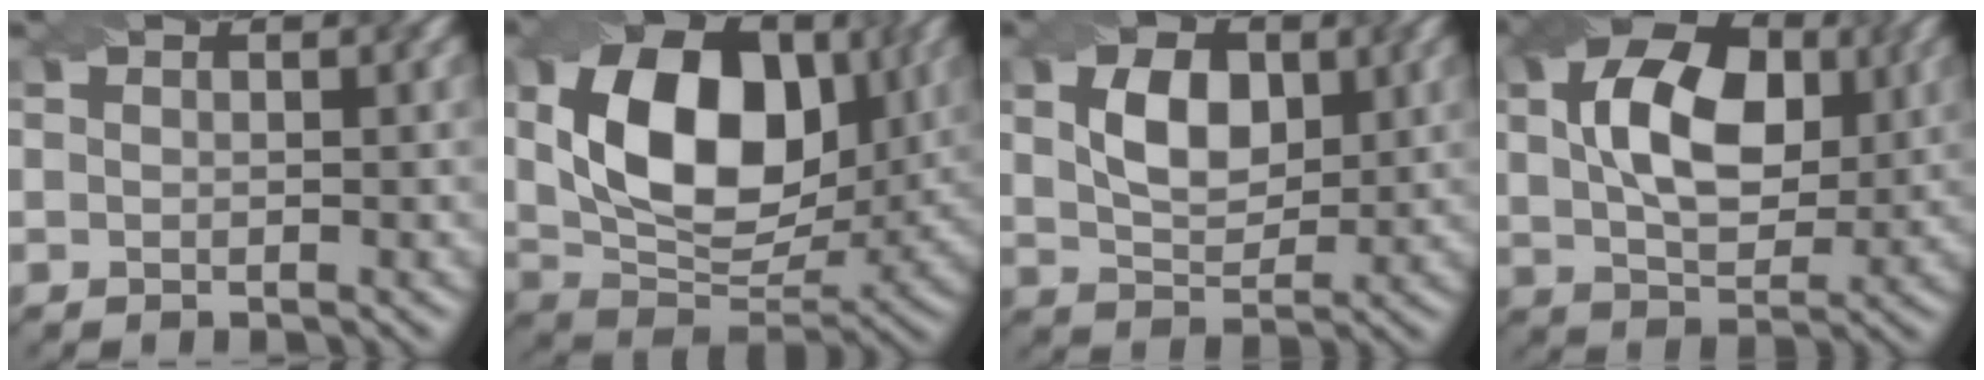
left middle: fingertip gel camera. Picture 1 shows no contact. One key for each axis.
{"total": 12.1, "fx": 2.5, "fy": 7.7, "fz": 9.0, "tx": -0.155, "ty": -0.003, "tz": 0.046}
{"total": 5.0, "fx": 1.5, "fy": 3.1, "fz": 3.6, "tx": -0.072, "ty": 0.003, "tz": 0.026}
{"total": 9.4, "fx": 2.3, "fy": 5.7, "fz": 7.2, "tx": -0.124, "ty": 0.015, "tz": 0.037}